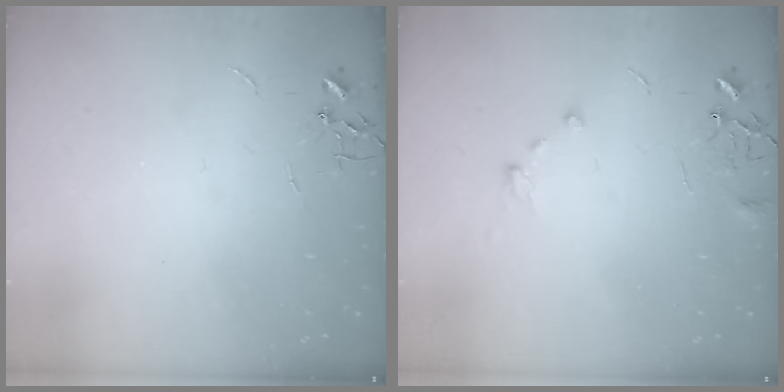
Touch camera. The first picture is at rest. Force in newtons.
{"total": 8.3, "press": 8.2, "slide": 0.5}